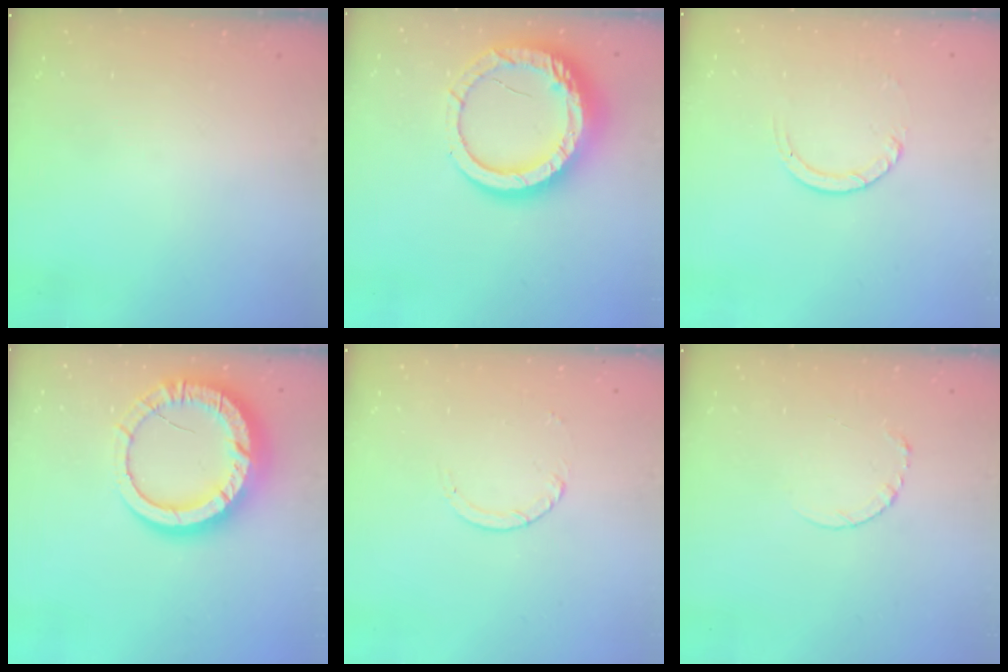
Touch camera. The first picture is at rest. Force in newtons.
{"total": 16.4, "press": 16.3, "slide": 1.7}
{"total": 3.9, "press": 3.9, "slide": 0.4}
{"total": 16.2, "press": 16.2, "slide": 1.5}
{"total": 2.5, "press": 2.4, "slide": 0.2}
{"total": 3.8, "press": 3.8, "slide": 0.3}